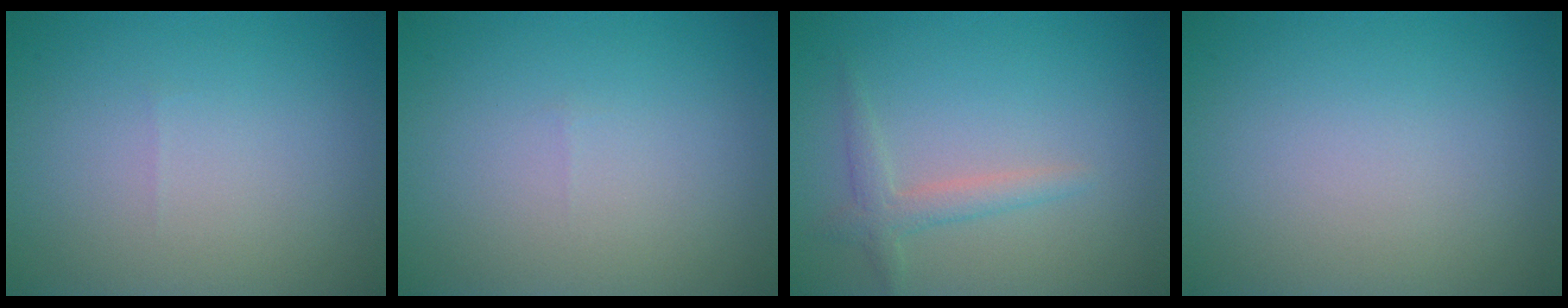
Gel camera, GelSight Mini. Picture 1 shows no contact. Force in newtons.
{"total": 0.0}
{"total": 2.0, "press": 2.0, "slide": 0.2}
{"total": 0.0}